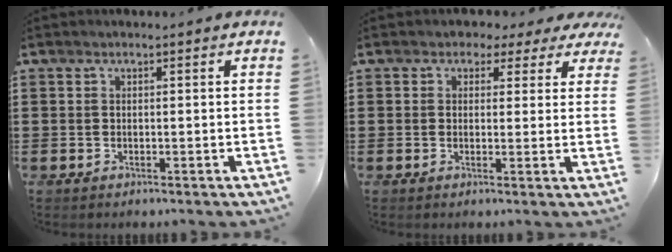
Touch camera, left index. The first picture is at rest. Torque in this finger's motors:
{"motor_torque": [2.14, 0.00, 0.46, 0.02]}